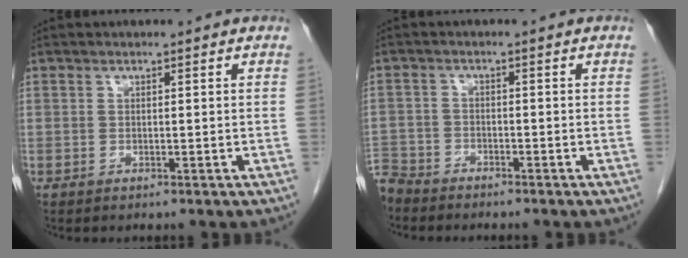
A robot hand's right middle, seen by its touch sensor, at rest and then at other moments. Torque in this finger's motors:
{"motor_torque": [0.37, -0.57, 0.35, 0.03]}